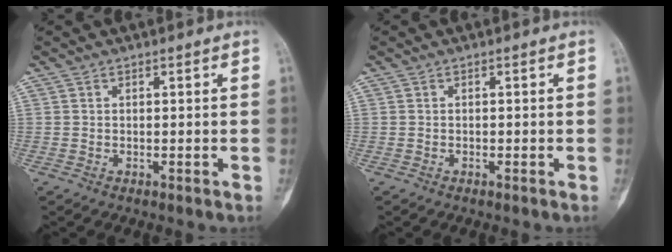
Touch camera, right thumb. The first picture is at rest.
{"total": 0.0}